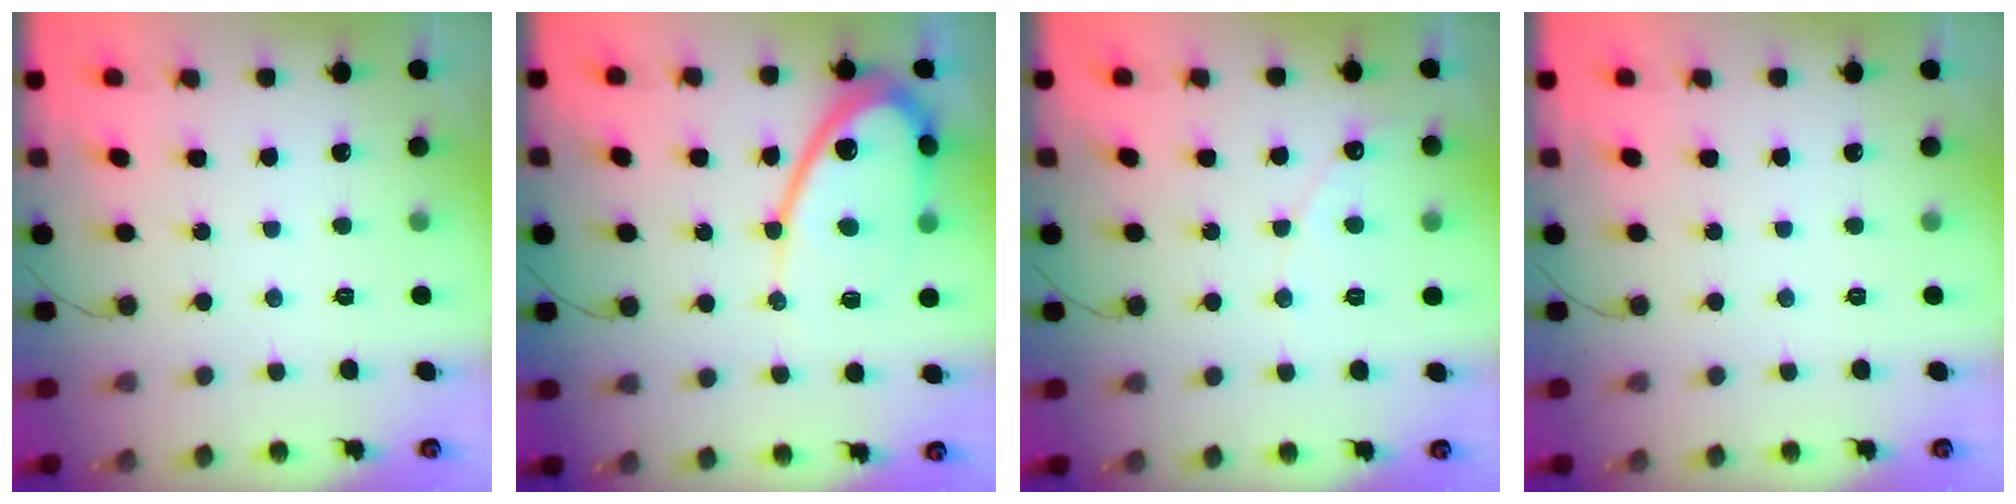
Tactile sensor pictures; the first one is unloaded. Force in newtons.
{"total": 13.5, "press": 13.4, "slide": 1.1}
{"total": 3.7, "press": 3.6, "slide": 0.4}
{"total": 0.0}